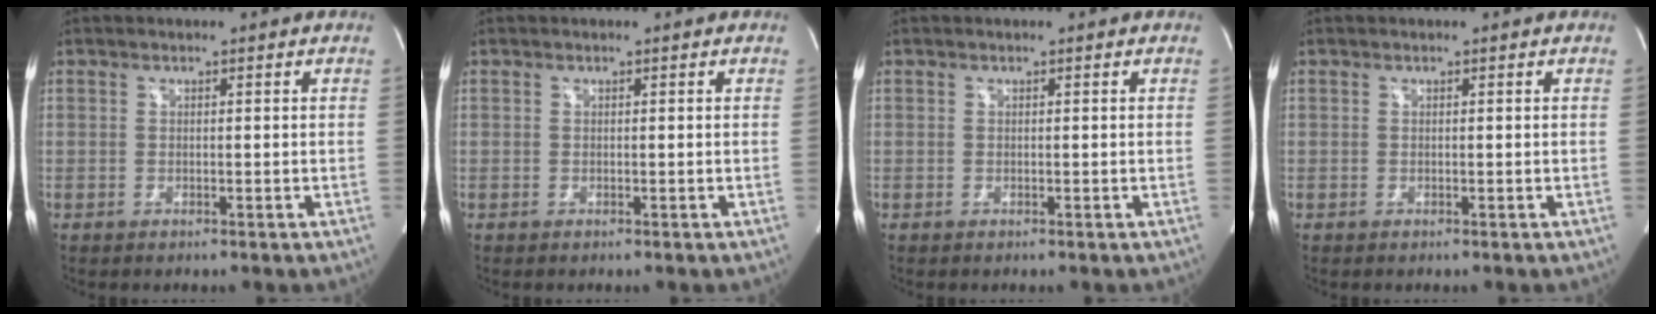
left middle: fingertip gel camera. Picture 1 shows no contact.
{"total": 0.0}
{"total": 0.0}
{"total": 0.0}